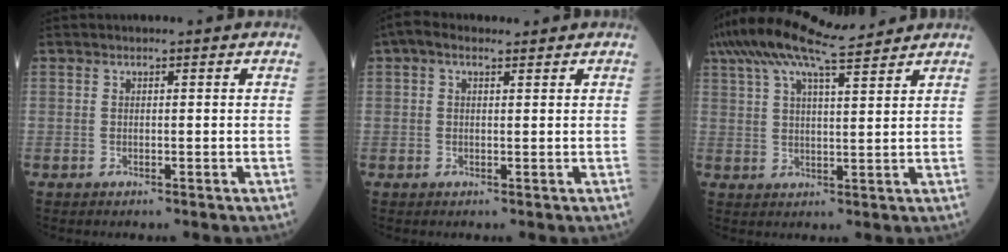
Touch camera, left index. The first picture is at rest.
{"total": 2.5, "force": [1.2, 1.3, 1.8], "torque": [-0.046, 0.023, 0.022]}
{"total": 13.7, "force": [11.4, 1.3, 7.4], "torque": [-0.151, 0.035, 0.189]}